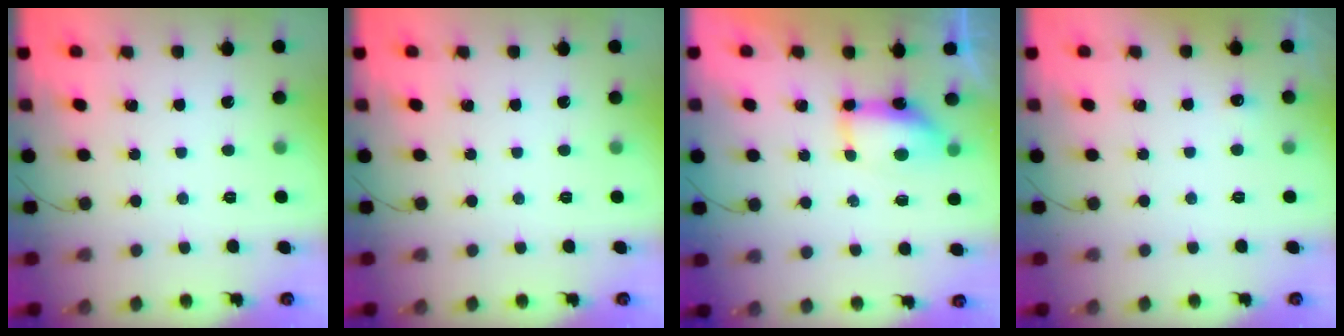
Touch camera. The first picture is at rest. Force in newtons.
{"total": 0.0}
{"total": 7.3, "press": 7.3, "slide": 0.6}
{"total": 12.1, "press": 3.1, "slide": 11.7}